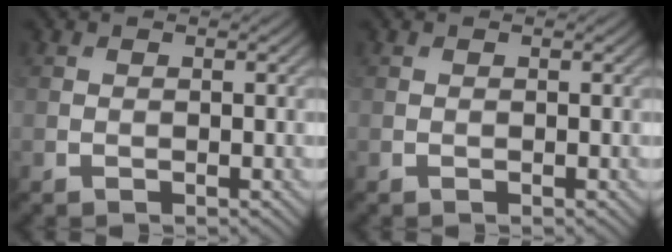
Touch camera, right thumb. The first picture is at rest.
{"total": 0.0}